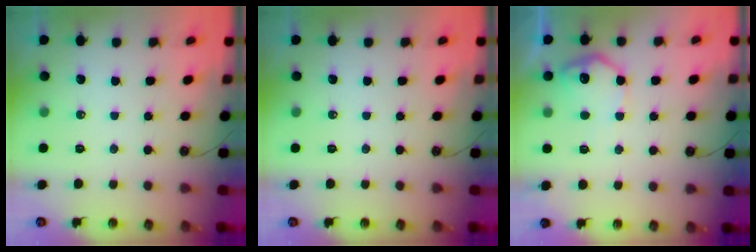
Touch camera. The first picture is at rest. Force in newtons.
{"total": 0.0}
{"total": 10.7, "press": 10.7, "slide": 0.5}